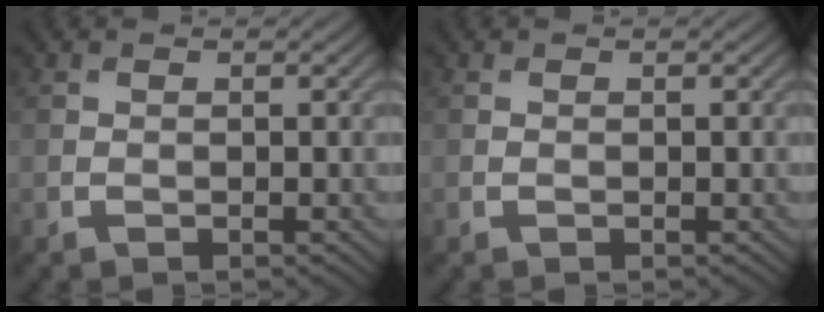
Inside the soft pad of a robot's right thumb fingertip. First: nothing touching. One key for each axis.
{"total": 0.0}